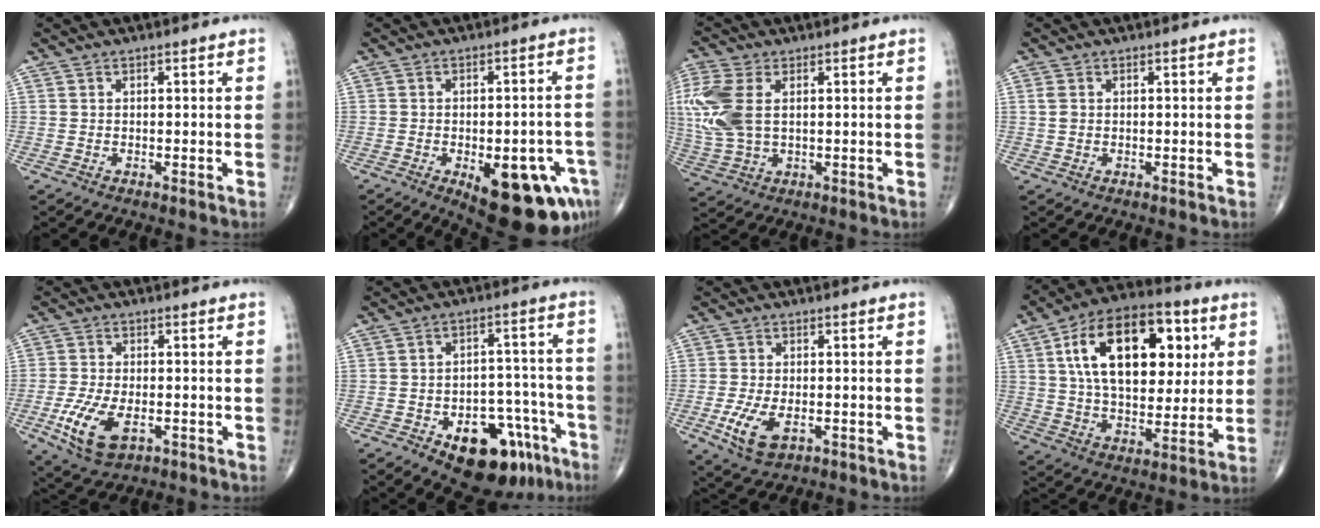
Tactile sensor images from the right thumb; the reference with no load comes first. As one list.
[{"total": 17.9, "force": [-7.7, 7.5, 14.4], "torque": [-0.131, 0.020, -0.083]}, {"total": 12.3, "force": [2.3, 7.3, 9.6], "torque": [-0.251, 0.004, 0.050]}, {"total": 1.4, "force": [0.2, 1.0, 0.9], "torque": [-0.022, 0.002, 0.004]}, {"total": 9.7, "force": [-3.4, 5.0, 7.5], "torque": [-0.153, -0.001, -0.054]}, {"total": 16.7, "force": [-8.9, 9.1, 10.8], "torque": [-0.107, 0.066, -0.116]}, {"total": 7.2, "force": [-2.4, 3.8, 5.6], "torque": [-0.116, -0.002, -0.036]}, {"total": 23.6, "force": [6.9, 13.3, 18.2], "torque": [-0.266, -0.002, 0.108]}]